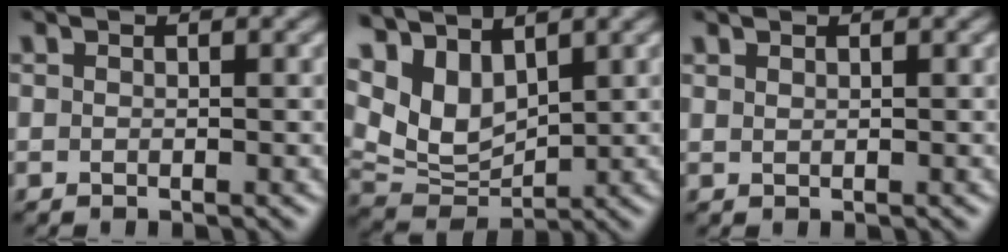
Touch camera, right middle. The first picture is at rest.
{"total": 6.6, "force": [3.8, 3.6, 4.0], "torque": [-0.087, 0.000, 0.076]}
{"total": 0.6, "force": [0.6, 0.1, 0.0], "torque": [-0.002, 0.000, 0.011]}